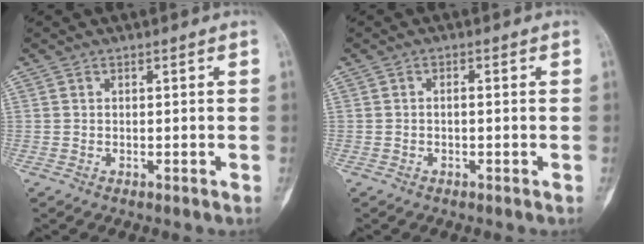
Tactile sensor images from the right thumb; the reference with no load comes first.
{"total": 0.8, "force": [-0.1, 0.3, 0.7], "torque": [-0.013, 0.004, -0.003]}